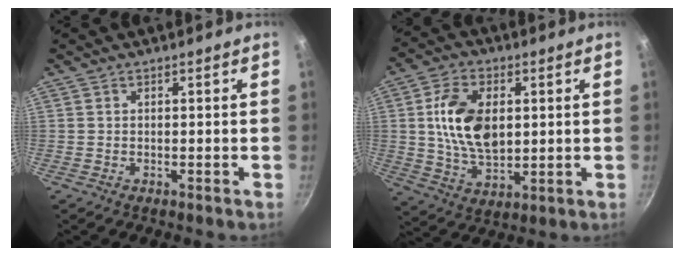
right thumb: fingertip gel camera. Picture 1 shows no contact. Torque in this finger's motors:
{"motor_torque": [2.29, 2.27, 1.45, 0.11, 0.52]}